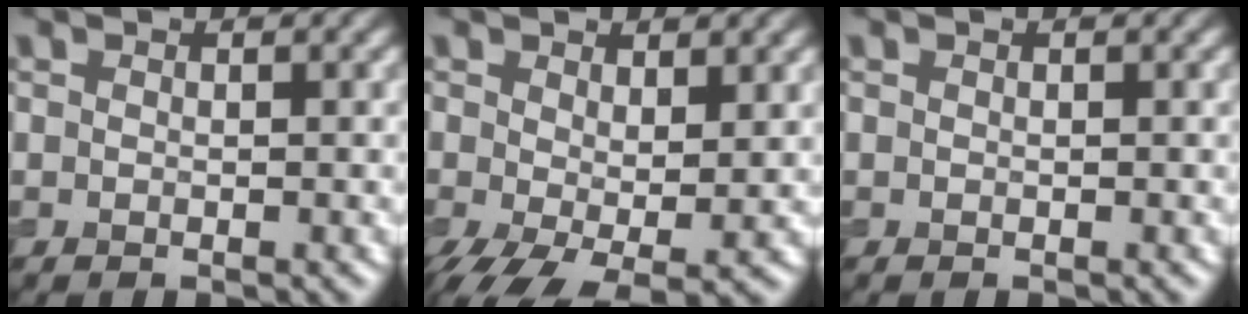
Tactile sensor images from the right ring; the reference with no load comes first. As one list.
[{"total": 5.9, "force": [-1.2, 3.1, 4.8], "torque": [-0.111, -0.023, -0.014]}, {"total": 0.0}]